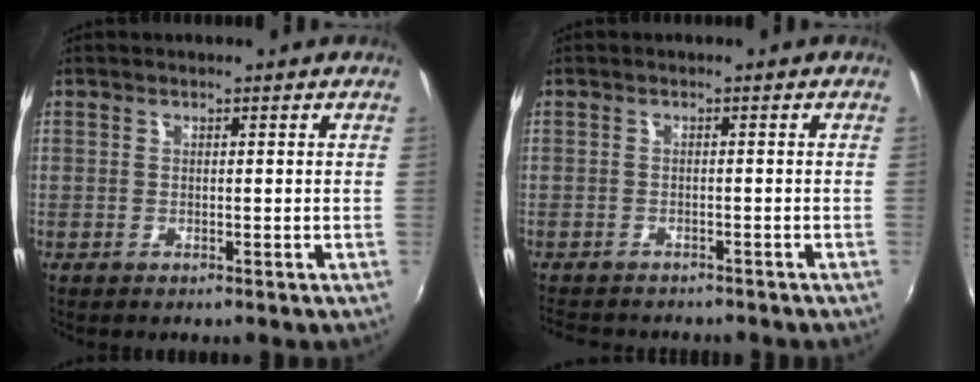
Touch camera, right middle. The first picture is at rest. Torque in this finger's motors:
{"motor_torque": [0.48, -0.54, 0.05, 0.04]}